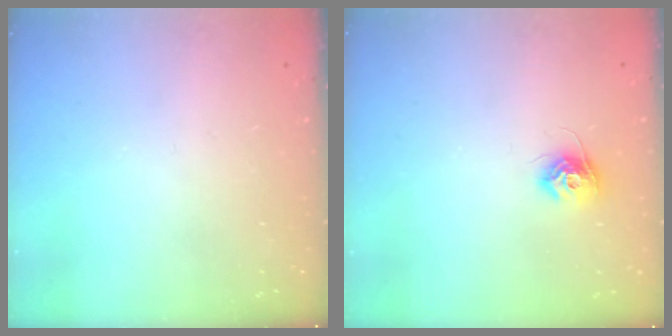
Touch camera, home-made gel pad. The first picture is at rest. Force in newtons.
{"total": 8.7, "press": 8.6, "slide": 0.4}